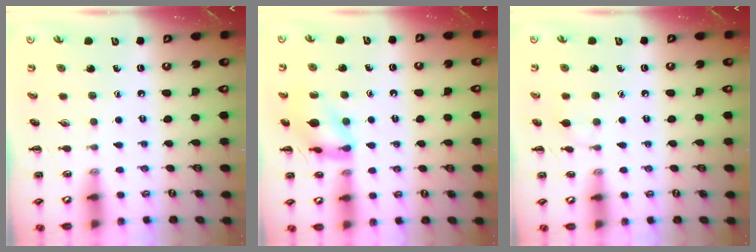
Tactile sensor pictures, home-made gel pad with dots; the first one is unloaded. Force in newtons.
{"total": 11.4, "press": 11.3, "slide": 1.2}
{"total": 5.5, "press": 5.2, "slide": 1.7}